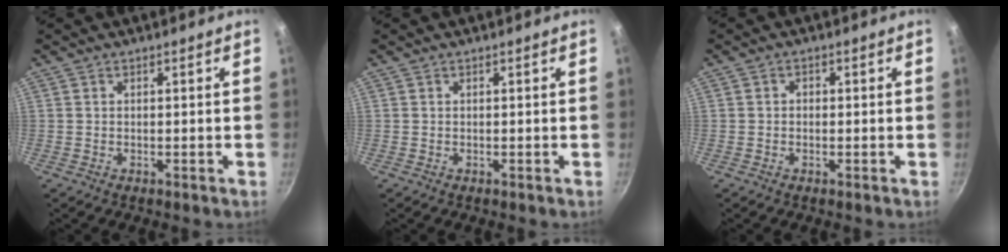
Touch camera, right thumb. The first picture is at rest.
{"total": 0.0}
{"total": 1.1, "force": [-0.2, 1.0, 0.5], "torque": [-0.007, 0.005, -0.006]}